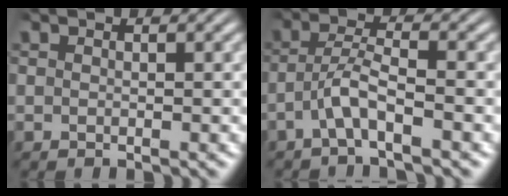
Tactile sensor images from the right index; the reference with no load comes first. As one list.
[{"total": 3.2, "force": [-1.9, 0.7, 2.4], "torque": [-0.053, -0.005, -0.034]}]